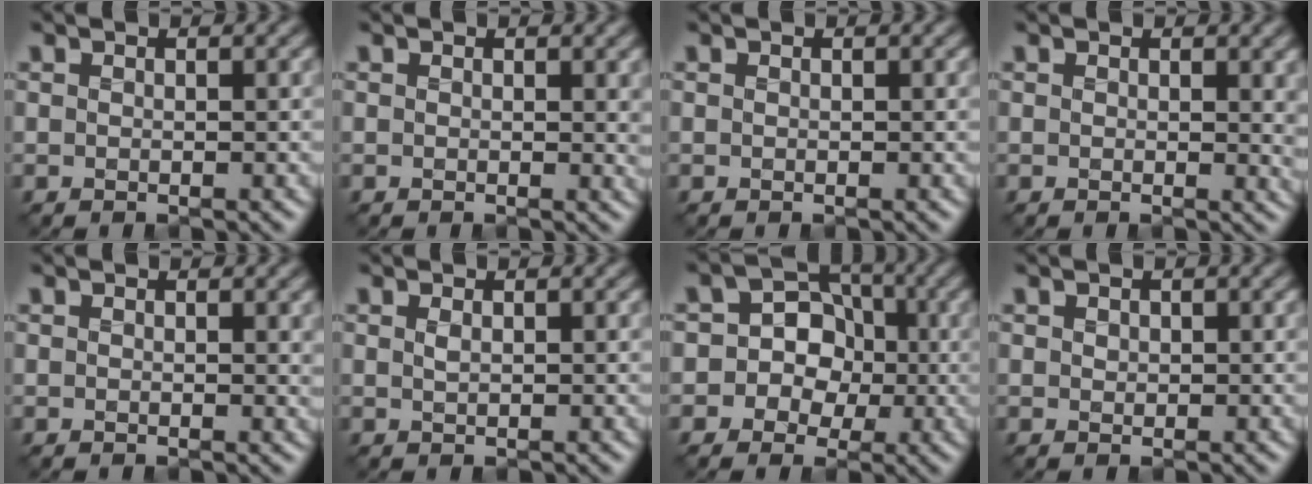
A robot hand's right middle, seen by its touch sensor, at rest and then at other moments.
{"total": 1.2, "force": [0.8, 0.5, 0.7], "torque": [-0.010, 0.000, 0.015]}
{"total": 0.0}
{"total": 2.3, "force": [1.2, 1.1, 1.6], "torque": [-0.021, -0.001, 0.019]}
{"total": 0.8, "force": [0.6, 0.4, 0.4], "torque": [-0.007, 0.000, 0.011]}
{"total": 0.5, "force": [0.0, 0.2, 0.5], "torque": [-0.014, 0.000, 0.001]}
{"total": 7.3, "force": [-0.7, 6.7, 2.9], "torque": [-0.025, 0.050, -0.053]}
{"total": 0.7, "force": [0.3, 0.6, 0.3], "torque": [-0.007, -0.003, 0.003]}